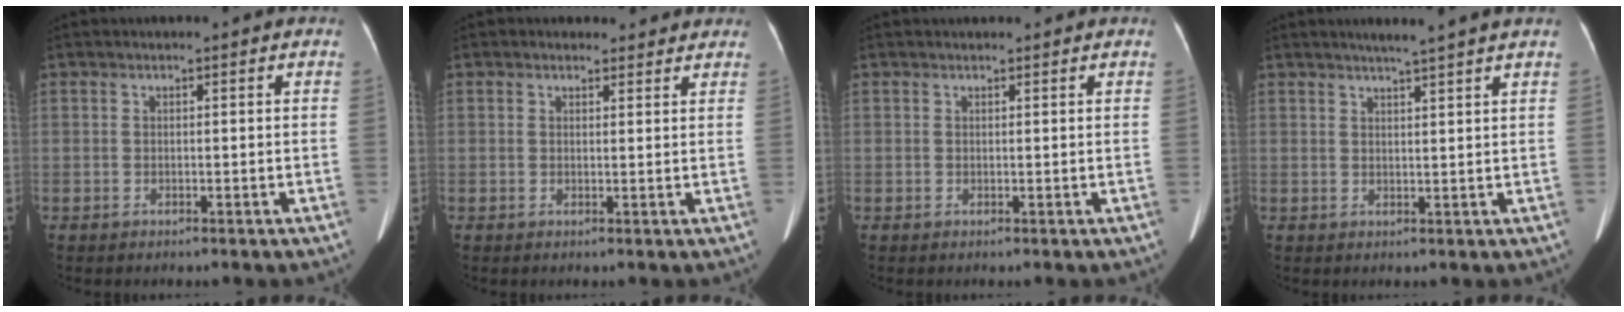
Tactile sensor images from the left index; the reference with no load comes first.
{"total": 2.9, "force": [2.5, 1.5, 0.0], "torque": [0.005, 0.006, 0.019]}
{"total": 1.6, "force": [1.5, 0.3, 0.4], "torque": [-0.009, 0.020, 0.022]}
{"total": 4.6, "force": [3.8, -1.0, 2.4], "torque": [-0.035, 0.004, 0.048]}